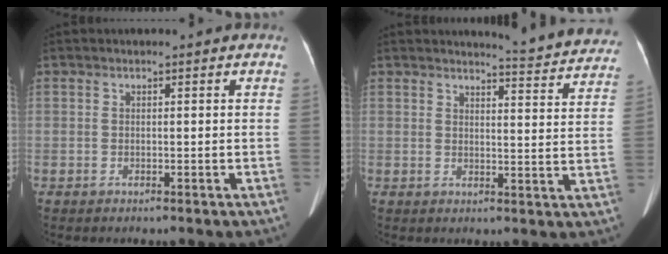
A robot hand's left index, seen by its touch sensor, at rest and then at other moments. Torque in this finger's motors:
{"motor_torque": [0.17, -0.41, 0.04, 0.04]}